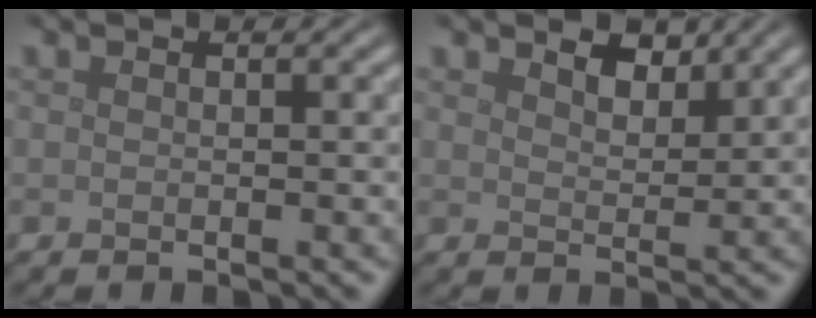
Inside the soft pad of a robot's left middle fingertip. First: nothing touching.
{"total": 2.4, "force": [2.0, 1.0, 1.0], "torque": [-0.022, -0.005, 0.030]}